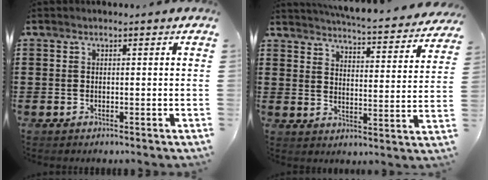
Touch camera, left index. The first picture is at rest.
{"total": 4.4, "force": [4.3, -0.4, 1.0], "torque": [-0.036, -0.045, 0.067]}